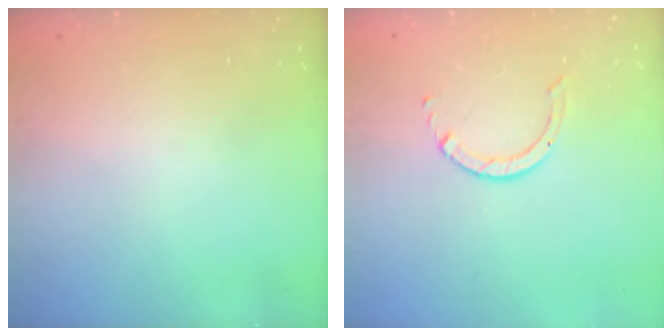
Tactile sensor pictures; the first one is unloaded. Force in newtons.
{"total": 1.7, "press": 1.7, "slide": 0.1}